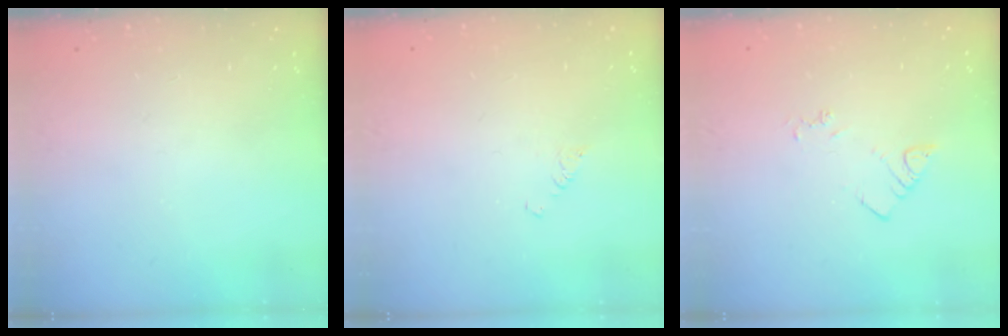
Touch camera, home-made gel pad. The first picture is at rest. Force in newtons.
{"total": 2.4, "press": 2.4, "slide": 0.4}
{"total": 3.2, "press": 3.2, "slide": 0.5}